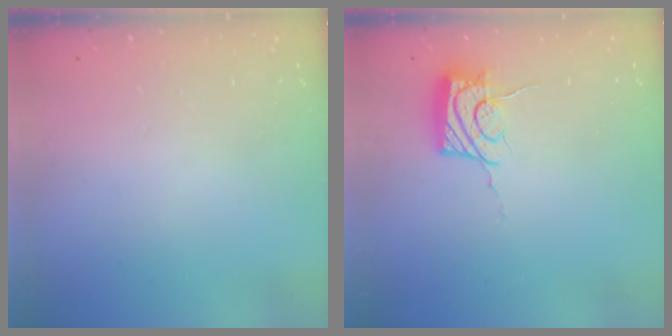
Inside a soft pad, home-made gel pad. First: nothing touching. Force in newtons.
{"total": 12.2, "press": 12.0, "slide": 1.8}